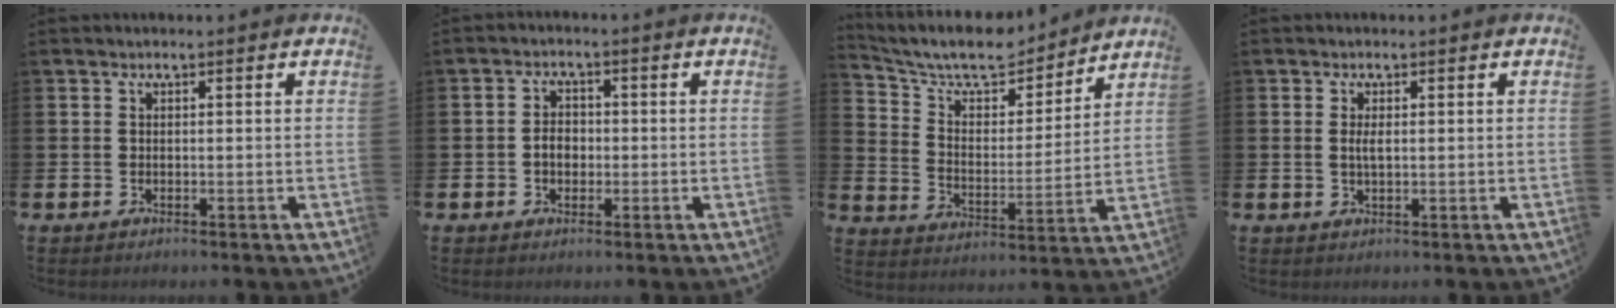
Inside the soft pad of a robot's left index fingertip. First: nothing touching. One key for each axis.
{"total": 2.7, "fx": -0.5, "fy": 2.0, "fz": 1.8, "tx": -0.026, "ty": 0.003, "tz": -0.013}
{"total": 9.8, "fx": 8.7, "fy": 3.1, "fz": 3.2, "tx": -0.096, "ty": -0.058, "tz": 0.151}
{"total": 1.7, "fx": 0.3, "fy": 0.6, "fz": 1.6, "tx": -0.030, "ty": 0.004, "tz": 0.003}